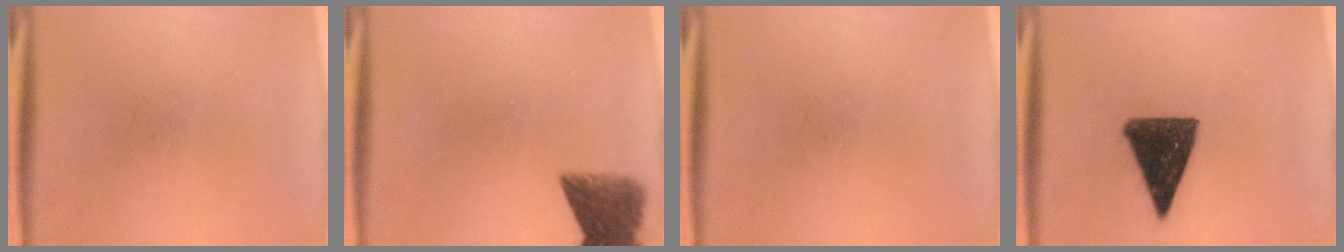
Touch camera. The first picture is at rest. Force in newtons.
{"total": 7.0}
{"total": 0.0}
{"total": 12.9}